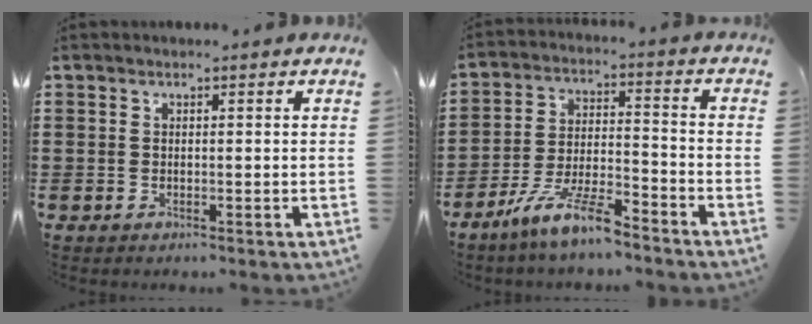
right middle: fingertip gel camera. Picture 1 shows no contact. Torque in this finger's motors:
{"motor_torque": [2.14, 0.00, 0.27, 0.21]}